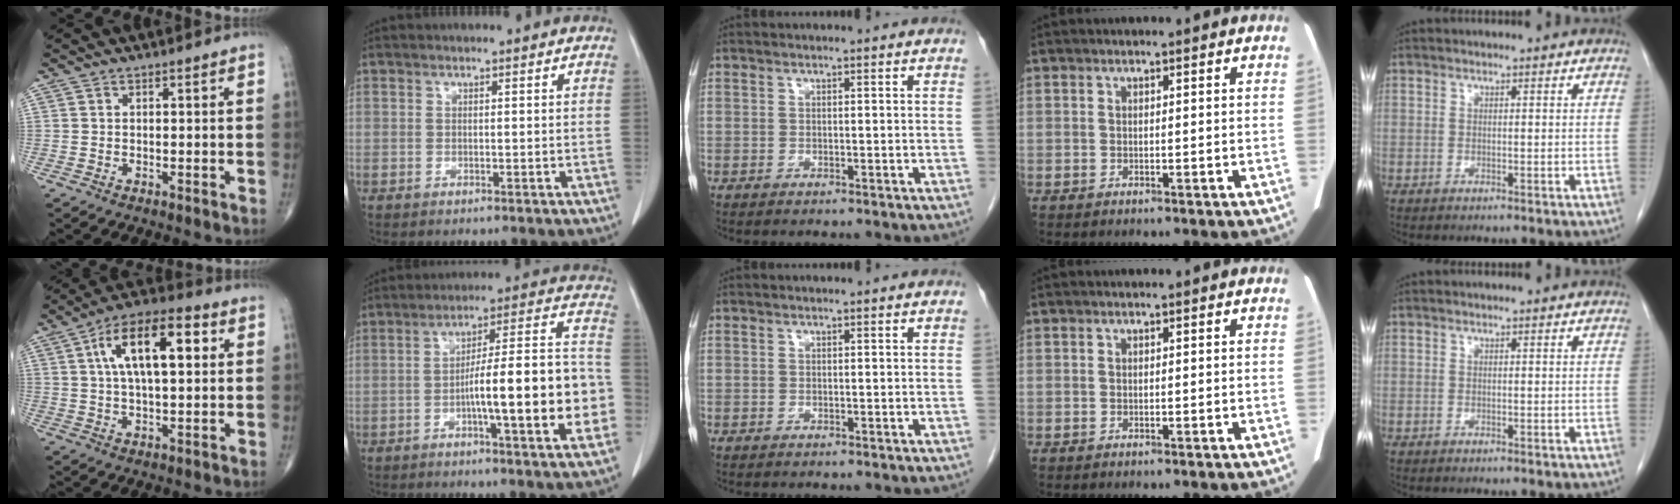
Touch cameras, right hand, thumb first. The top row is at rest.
{"thumb": {"total": 15.1, "force": [3.9, 6.4, 13.1], "torque": [-0.212, 0.017, 0.058]}, "index": {"total": 17.2, "force": [-4.2, 1.8, 16.6], "torque": [-0.226, 0.024, -0.060]}}